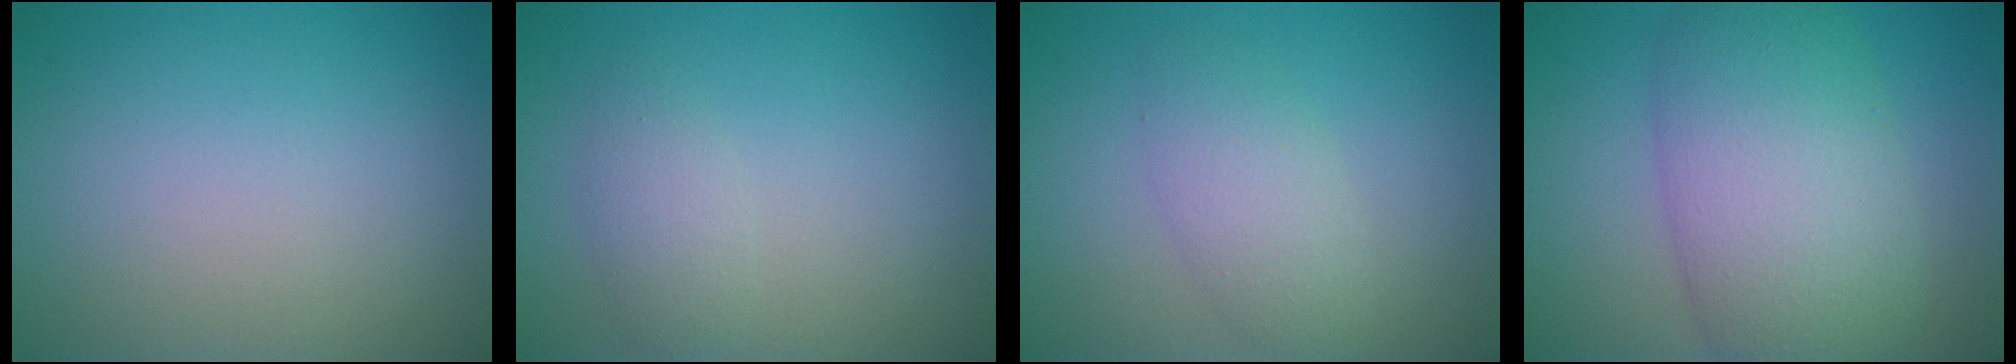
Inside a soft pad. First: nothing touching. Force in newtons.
{"total": 1.9, "press": 1.9, "slide": 0.1}
{"total": 2.6, "press": 2.6, "slide": 0.3}
{"total": 9.7, "press": 9.7, "slide": 0.3}